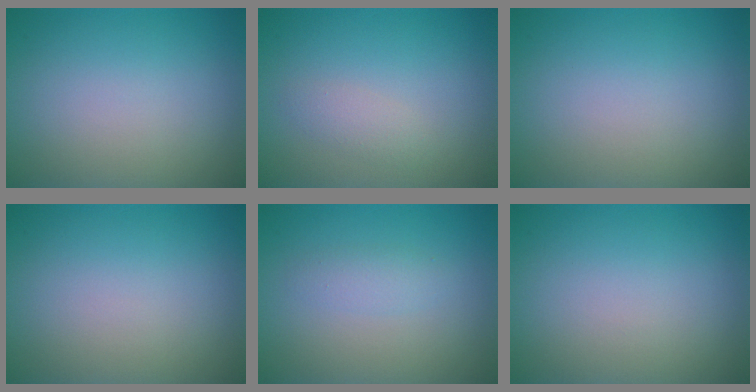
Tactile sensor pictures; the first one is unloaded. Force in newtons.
{"total": 1.4, "press": 1.4, "slide": 0.1}
{"total": 0.0}
{"total": 0.0}
{"total": 1.4, "press": 1.4, "slide": 0.1}
{"total": 0.0}